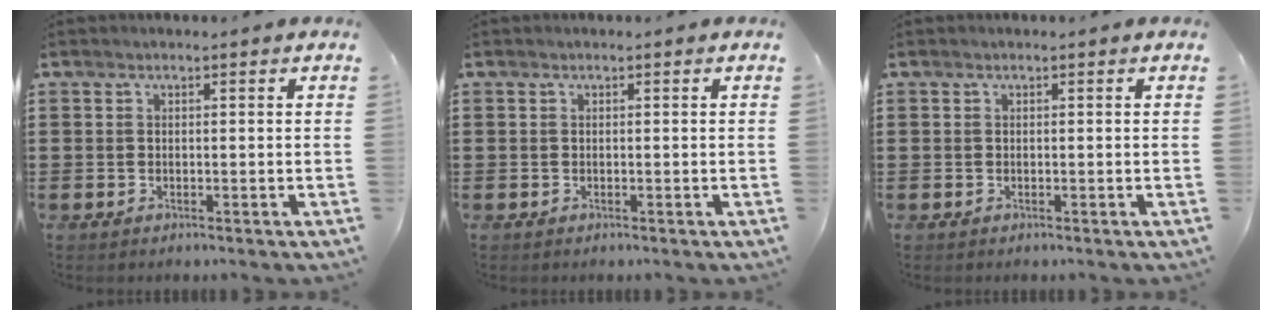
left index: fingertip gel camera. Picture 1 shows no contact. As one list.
[{"total": 0.0}, {"total": 0.0}]